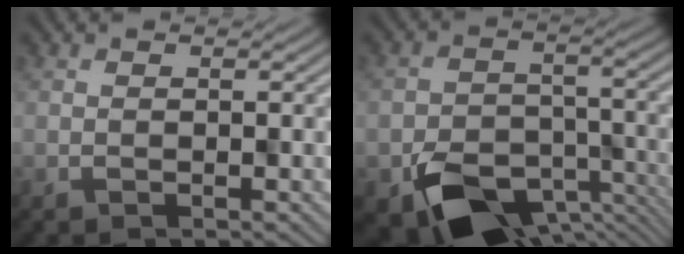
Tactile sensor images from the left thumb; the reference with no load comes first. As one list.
[{"total": 11.2, "force": [-6.6, 6.6, 6.2], "torque": [-0.113, -0.030, -0.101]}]